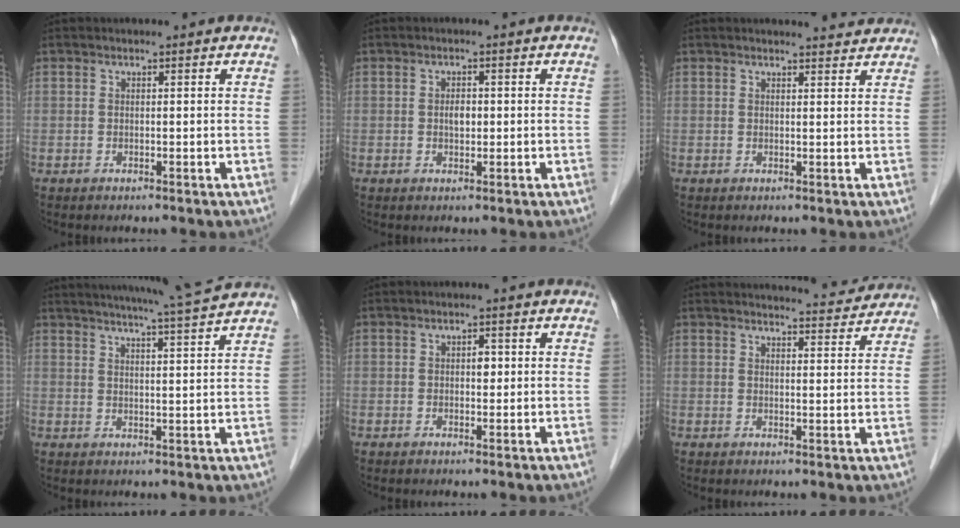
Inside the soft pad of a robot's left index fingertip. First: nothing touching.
{"total": 1.7, "force": [0.0, 1.0, 1.4], "torque": [-0.025, 0.001, 0.001]}
{"total": 3.2, "force": [3.2, 0.2, 0.3], "torque": [-0.011, 0.000, 0.032]}
{"total": 12.4, "force": [11.3, -1.7, 5.0], "torque": [-0.088, -0.011, 0.147]}
{"total": 1.4, "force": [0.2, 0.9, 1.1], "torque": [-0.013, 0.003, 0.001]}
{"total": 8.5, "force": [8.4, 0.5, 1.2], "torque": [-0.014, -0.002, 0.092]}